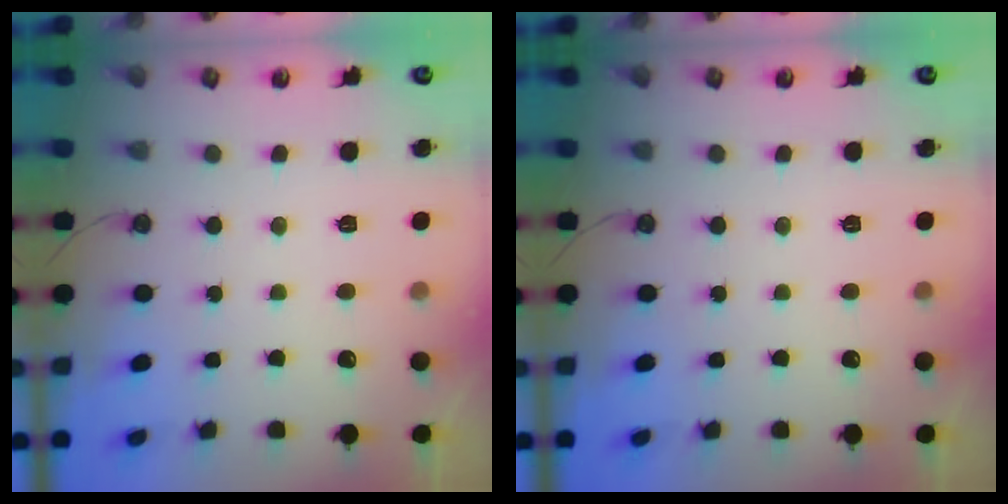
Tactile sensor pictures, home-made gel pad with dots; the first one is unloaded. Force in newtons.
{"total": 0.0}